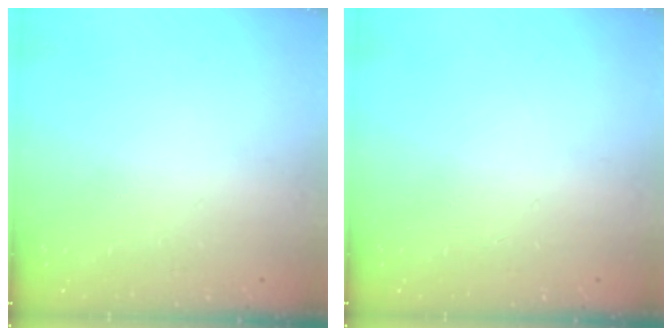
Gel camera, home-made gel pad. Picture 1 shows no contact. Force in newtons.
{"total": 0.0}